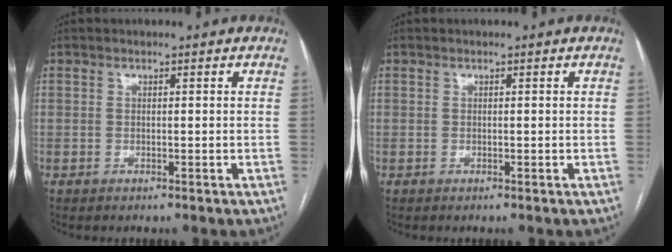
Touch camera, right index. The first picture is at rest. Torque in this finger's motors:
{"motor_torque": [0.03, 0.02, 0.00, 0.00]}